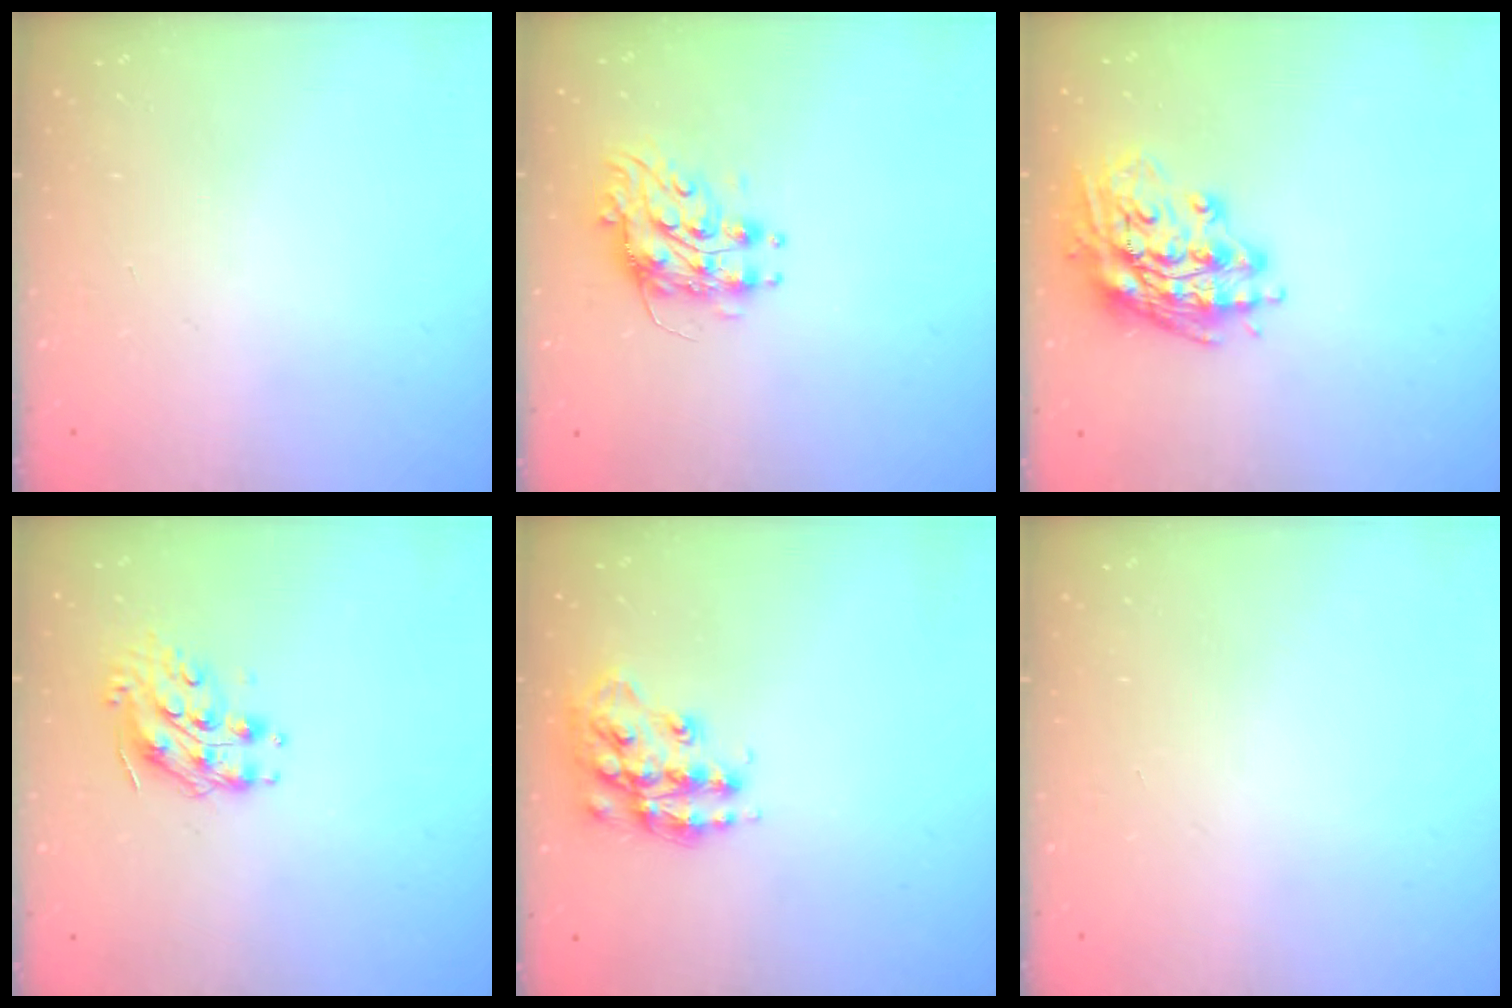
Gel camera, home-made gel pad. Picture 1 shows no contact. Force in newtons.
{"total": 8.1, "press": 8.1, "slide": 0.2}
{"total": 16.1, "press": 15.9, "slide": 2.1}
{"total": 9.0, "press": 9.0, "slide": 0.4}
{"total": 15.6, "press": 15.6, "slide": 0.9}
{"total": 0.0}